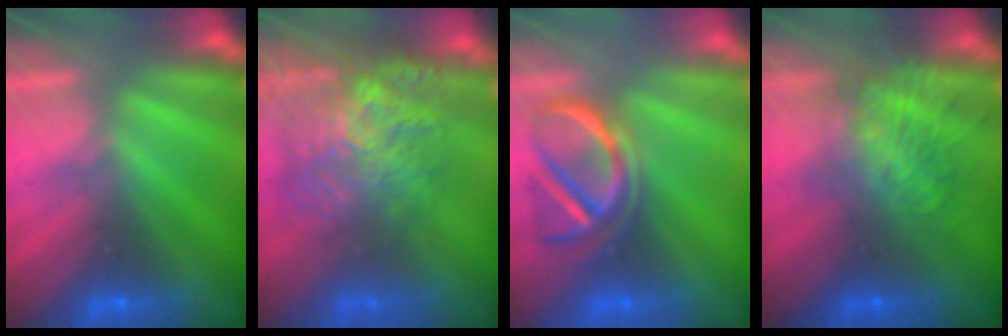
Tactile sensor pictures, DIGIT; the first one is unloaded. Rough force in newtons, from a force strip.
{"total": 8.3}
{"total": 3.7}
{"total": 9.6}